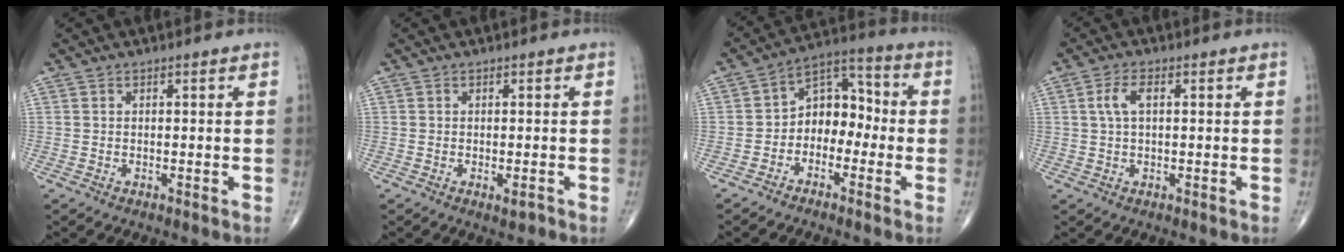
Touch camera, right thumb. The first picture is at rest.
{"total": 1.3, "force": [-0.6, 0.4, 1.1], "torque": [-0.011, -0.002, -0.006]}
{"total": 9.2, "force": [-2.0, 6.7, 6.0], "torque": [-0.057, 0.047, -0.052]}
{"total": 3.8, "force": [0.8, 1.8, 3.2], "torque": [-0.075, 0.009, 0.015]}